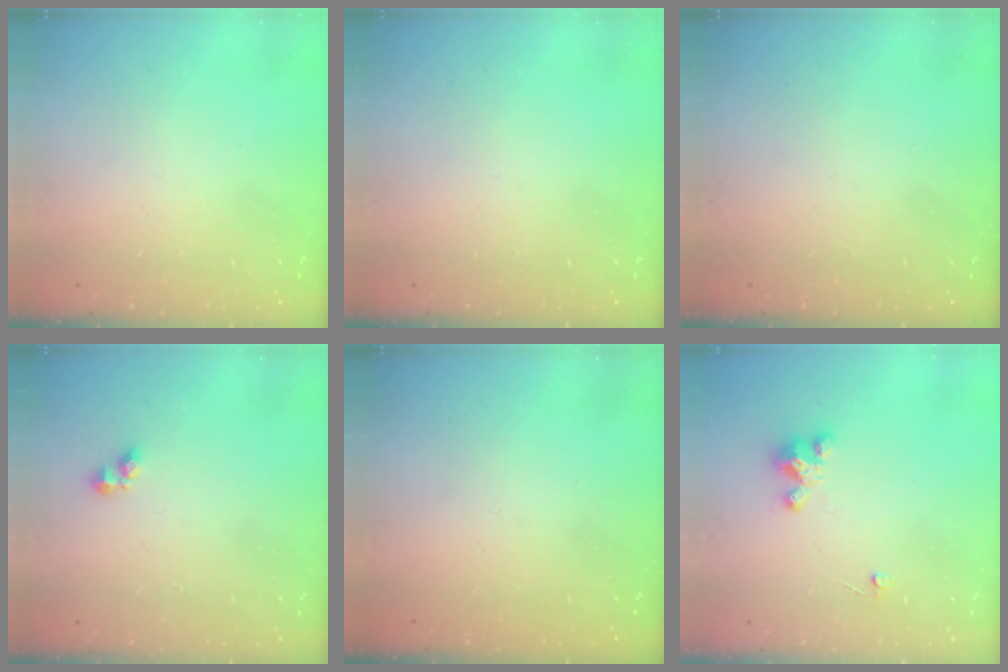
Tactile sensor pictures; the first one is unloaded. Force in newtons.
{"total": 0.0}
{"total": 0.0}
{"total": 3.1, "press": 3.0, "slide": 0.4}
{"total": 0.7, "press": 0.6, "slide": 0.3}
{"total": 3.2, "press": 3.2, "slide": 0.1}